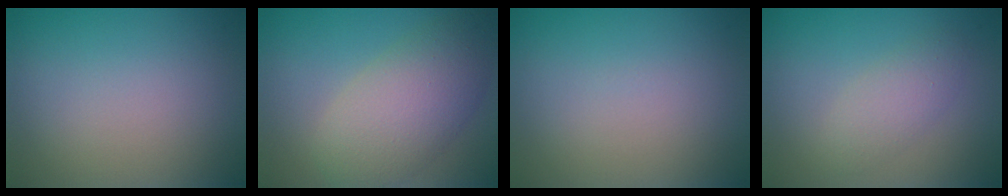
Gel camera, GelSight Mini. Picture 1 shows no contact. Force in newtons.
{"total": 6.5, "press": 6.5, "slide": 0.4}
{"total": 0.0}
{"total": 2.3, "press": 2.3, "slide": 0.2}